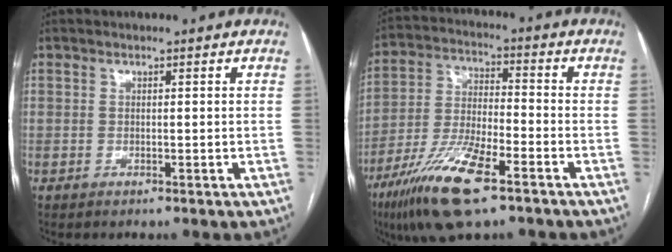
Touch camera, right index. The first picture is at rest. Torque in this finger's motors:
{"motor_torque": [0.10, -0.06, 0.07, -0.01]}